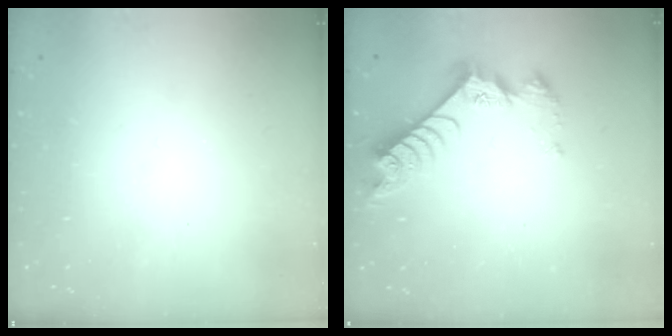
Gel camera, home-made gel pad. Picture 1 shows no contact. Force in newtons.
{"total": 9.4, "press": 9.3, "slide": 0.8}